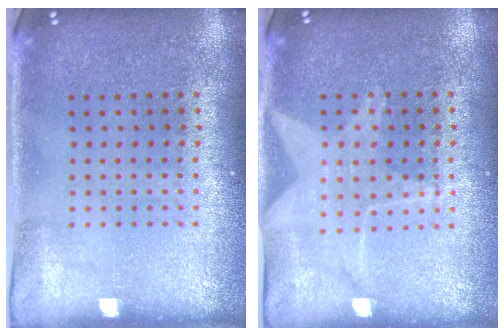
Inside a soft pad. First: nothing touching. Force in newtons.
{"total": 1.5, "press": 1.5, "slide": 0.4}